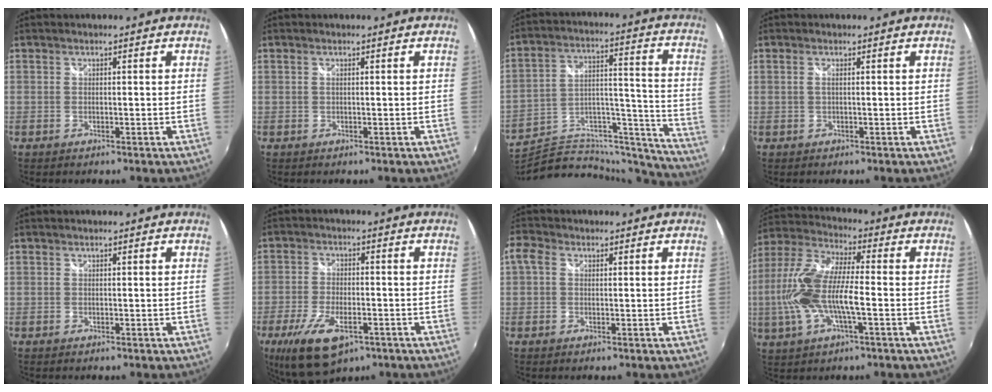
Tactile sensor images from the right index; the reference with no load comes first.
{"total": 0.0}
{"total": 24.3, "force": [-20.3, 9.8, 9.0], "torque": [-0.136, 0.054, -0.280]}
{"total": 0.7, "force": [-0.1, -0.1, 0.7], "torque": [-0.013, 0.001, -0.003]}
{"total": 0.0}
{"total": 13.0, "force": [-7.0, 5.7, 9.4], "torque": [-0.207, -0.035, -0.118]}
{"total": 2.9, "force": [0.3, 2.4, 1.7], "torque": [-0.037, 0.010, -0.001]}
{"total": 15.1, "force": [-2.6, 4.5, 14.2], "torque": [-0.298, 0.001, -0.054]}